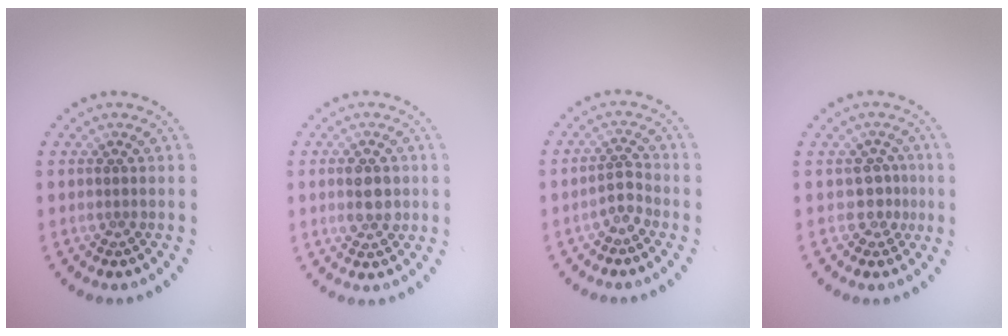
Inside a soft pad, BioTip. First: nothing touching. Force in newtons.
{"total": 2.9, "press": 2.9, "slide": 0.1}
{"total": 1.7, "press": 1.3, "slide": 1.2}
{"total": 1.9, "press": 1.3, "slide": 1.3}